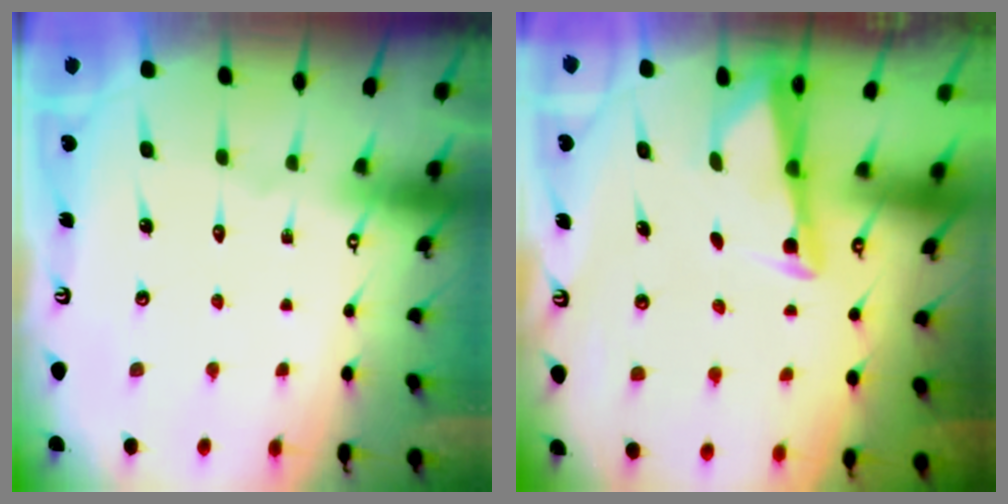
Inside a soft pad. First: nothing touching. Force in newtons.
{"total": 2.7, "press": 2.7, "slide": 0.1}